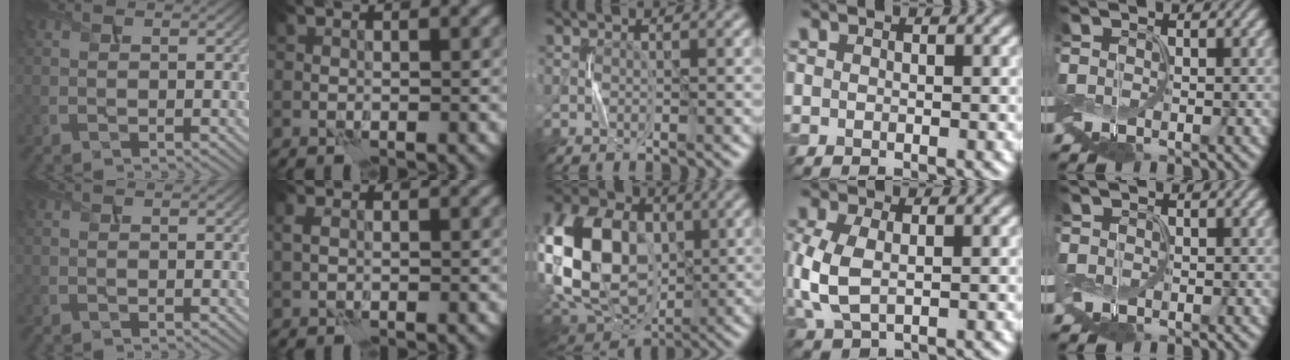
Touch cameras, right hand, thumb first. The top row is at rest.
{"index": {"total": 1.1, "force": [0.3, 0.7, 0.8], "torque": [-0.018, 0.003, 0.004]}, "middle": {"total": 15.8, "force": [0.4, 11.3, 11.0], "torque": [-0.255, -0.003, 0.010]}, "ring": {"total": 4.9, "force": [-0.1, 2.9, 4.0], "torque": [-0.112, -0.005, 0.003]}, "little": {"total": 0.7, "force": [-0.1, 0.6, 0.1], "torque": [-0.007, 0.003, -0.003]}}